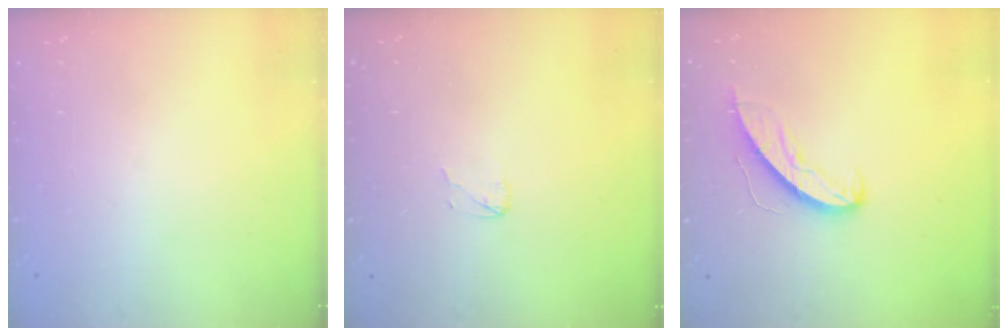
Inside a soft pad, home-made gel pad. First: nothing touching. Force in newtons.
{"total": 2.4, "press": 2.4, "slide": 0.2}
{"total": 8.2, "press": 8.2, "slide": 0.4}